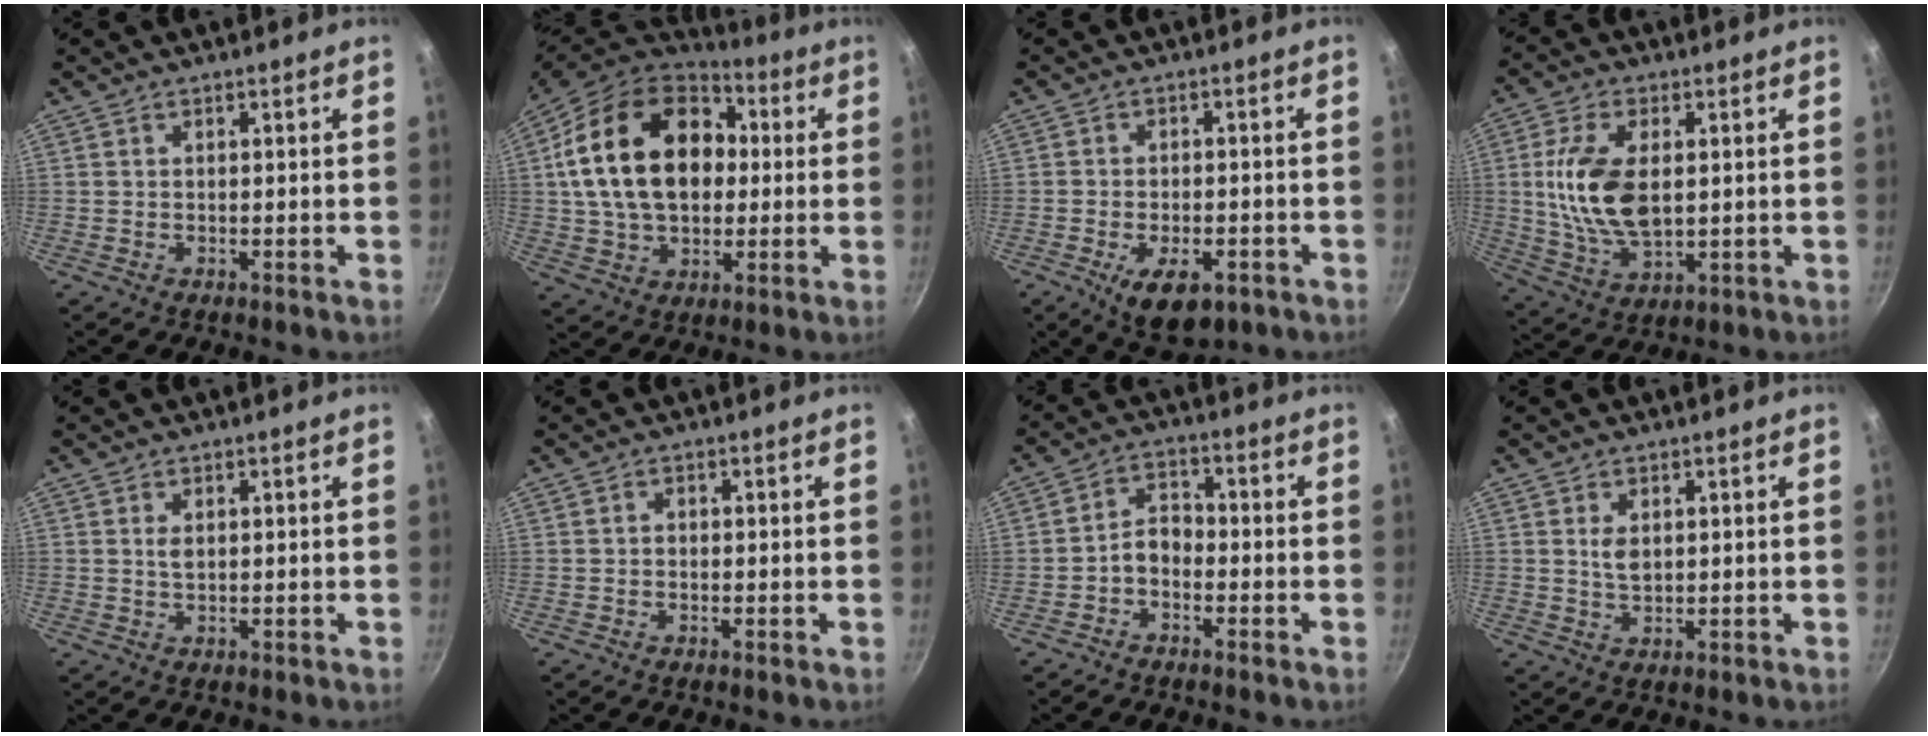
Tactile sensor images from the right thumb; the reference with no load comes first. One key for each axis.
{"total": 23.9, "fx": 3.8, "fy": 16.6, "fz": 16.7, "tx": -0.272, "ty": 0.025, "tz": 0.063}
{"total": 9.3, "fx": -4.1, "fy": 4.7, "fz": 6.9, "tx": -0.096, "ty": 0.011, "tz": -0.055}
{"total": 13.9, "fx": 1.5, "fy": 7.6, "fz": 11.5, "tx": -0.216, "ty": -0.008, "tz": 0.032}
{"total": 1.6, "fx": 0.4, "fy": 0.9, "fz": 1.2, "tx": -0.021, "ty": -0.001, "tz": 0.007}
{"total": 0.8, "fx": -0.3, "fy": 0.7, "fz": 0.3, "tx": -0.004, "ty": 0.003, "tz": -0.007}
{"total": 4.6, "fx": -2.0, "fy": 3.1, "fz": 2.8, "tx": -0.035, "ty": 0.035, "tz": -0.043}
{"total": 3.1, "fx": 0.8, "fy": 1.9, "fz": 2.3, "tx": -0.037, "ty": -0.006, "tz": 0.015}